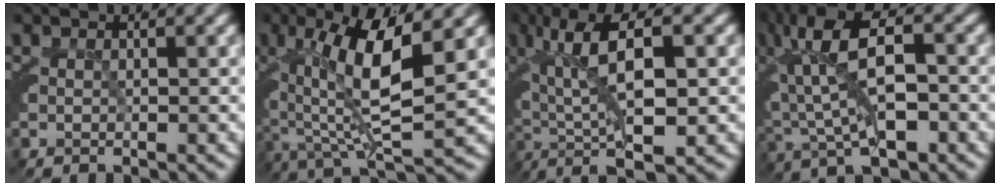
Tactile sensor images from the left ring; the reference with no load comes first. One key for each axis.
{"total": 7.6, "fx": 0.5, "fy": 2.2, "fz": 7.3, "tx": -0.125, "ty": -0.003, "tz": 0.010}
{"total": 8.1, "fx": 0.1, "fy": 3.2, "fz": 7.5, "tx": -0.135, "ty": -0.004, "tz": 0.007}
{"total": 9.5, "fx": 1.8, "fy": 4.9, "fz": 7.9, "tx": -0.138, "ty": 0.015, "tz": 0.021}